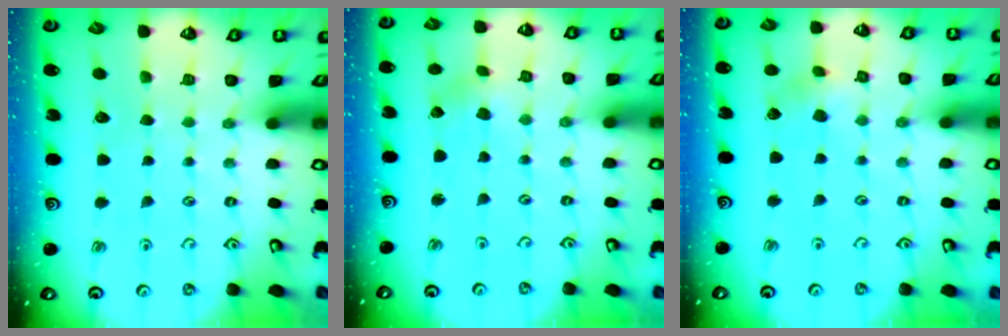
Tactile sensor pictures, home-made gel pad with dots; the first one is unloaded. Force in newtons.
{"total": 0.6, "press": 0.6, "slide": 0.1}
{"total": 3.7, "press": 3.6, "slide": 0.6}